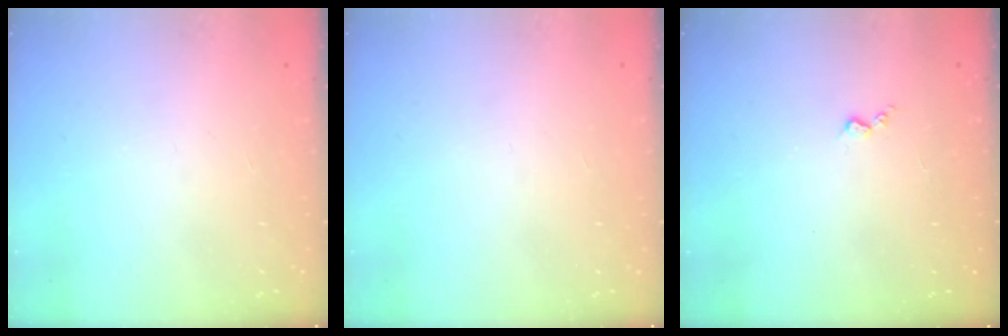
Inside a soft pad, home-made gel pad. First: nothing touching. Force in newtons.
{"total": 0.0}
{"total": 2.7, "press": 2.6, "slide": 0.4}